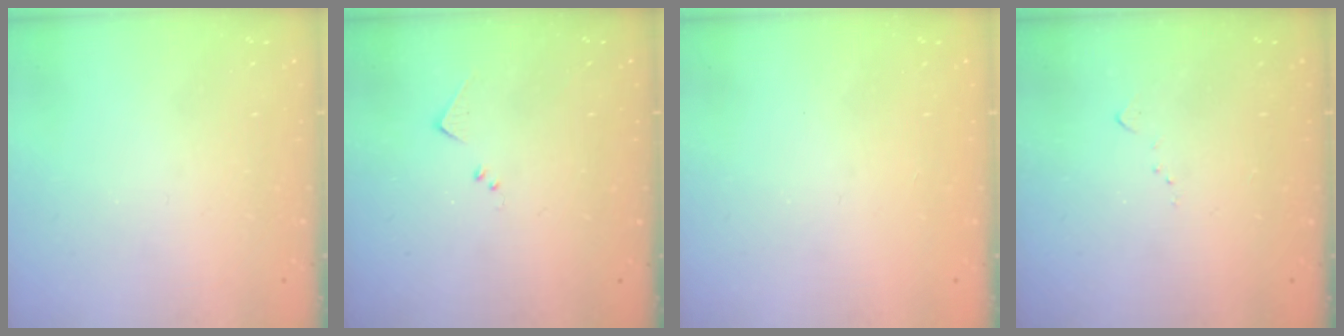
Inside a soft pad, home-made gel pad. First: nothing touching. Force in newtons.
{"total": 6.0, "press": 6.0, "slide": 0.5}
{"total": 1.1, "press": 1.0, "slide": 0.4}
{"total": 6.1, "press": 6.0, "slide": 0.8}